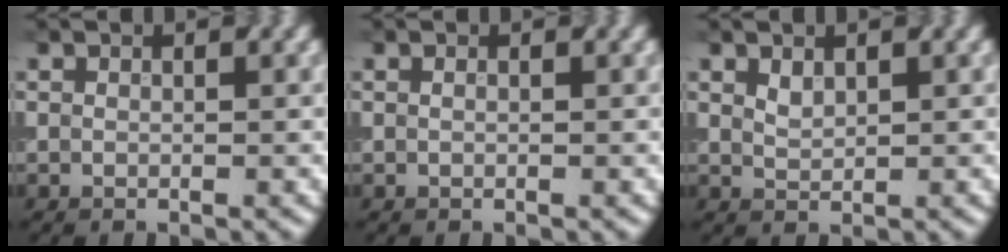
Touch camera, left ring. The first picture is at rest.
{"total": 0.0}
{"total": 0.9, "force": [0.5, 0.5, 0.5], "torque": [-0.012, 0.006, 0.019]}